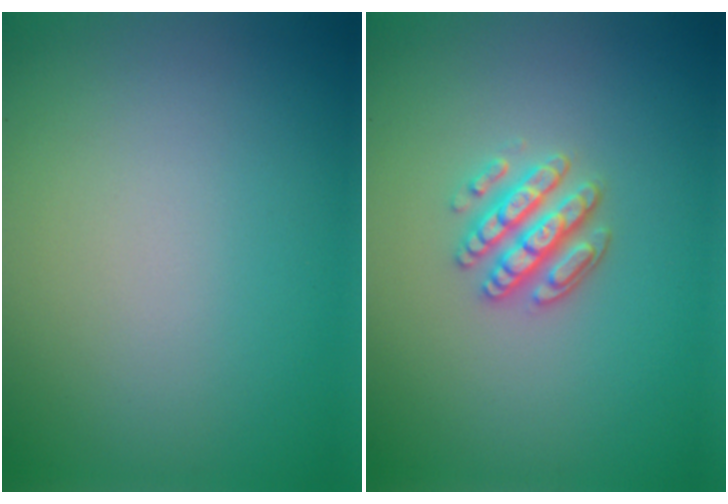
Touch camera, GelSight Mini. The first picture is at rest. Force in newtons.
{"total": 3.1, "press": 2.8, "slide": 1.1}